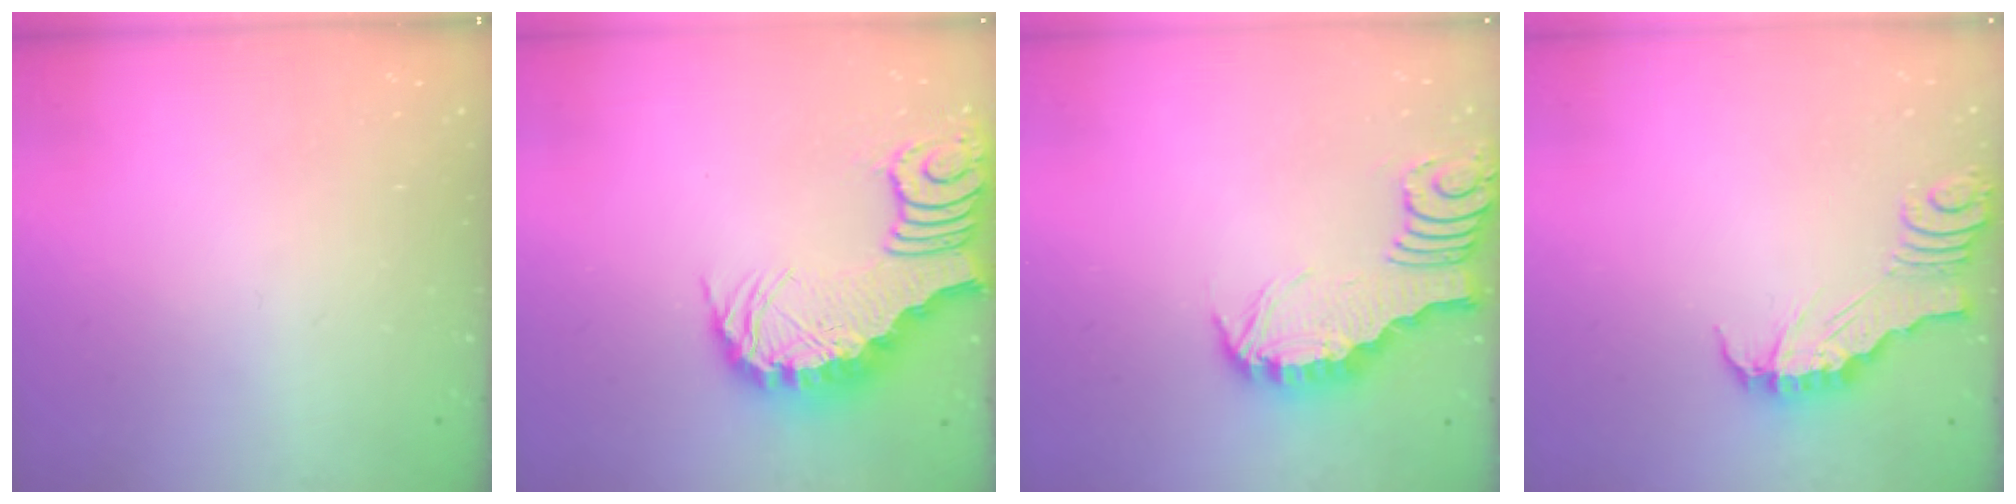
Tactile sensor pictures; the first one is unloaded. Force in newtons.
{"total": 3.7, "press": 3.6, "slide": 0.7}
{"total": 3.1, "press": 3.0, "slide": 0.4}
{"total": 3.2, "press": 3.2, "slide": 0.2}